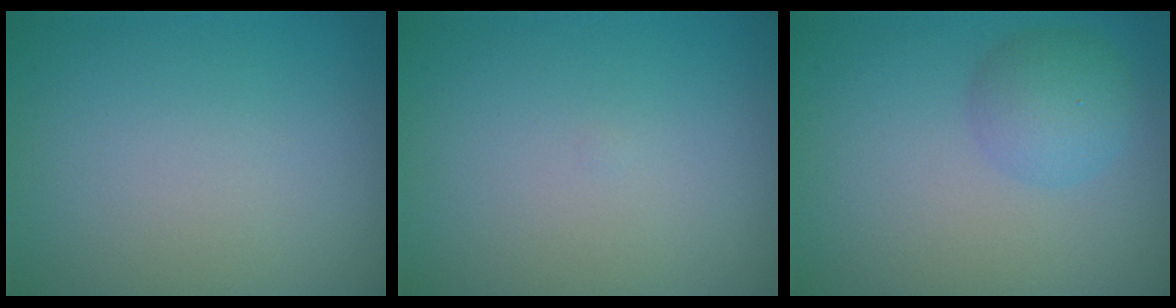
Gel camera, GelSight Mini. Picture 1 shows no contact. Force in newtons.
{"total": 0.0}
{"total": 2.9, "press": 2.9, "slide": 0.1}